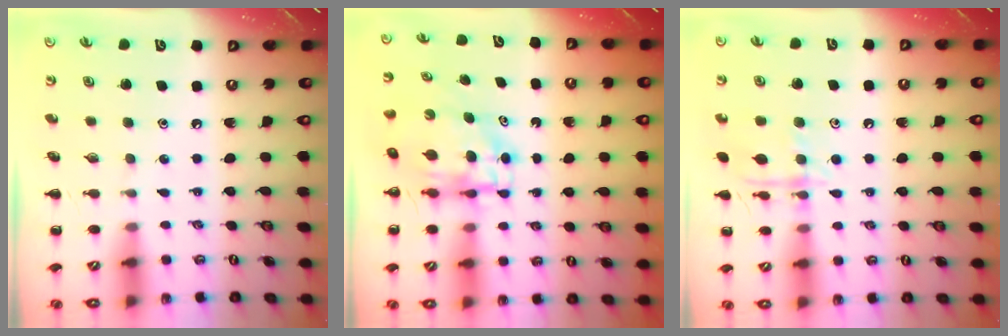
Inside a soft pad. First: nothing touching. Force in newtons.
{"total": 5.7, "press": 5.6, "slide": 1.0}
{"total": 10.8, "press": 10.7, "slide": 0.6}